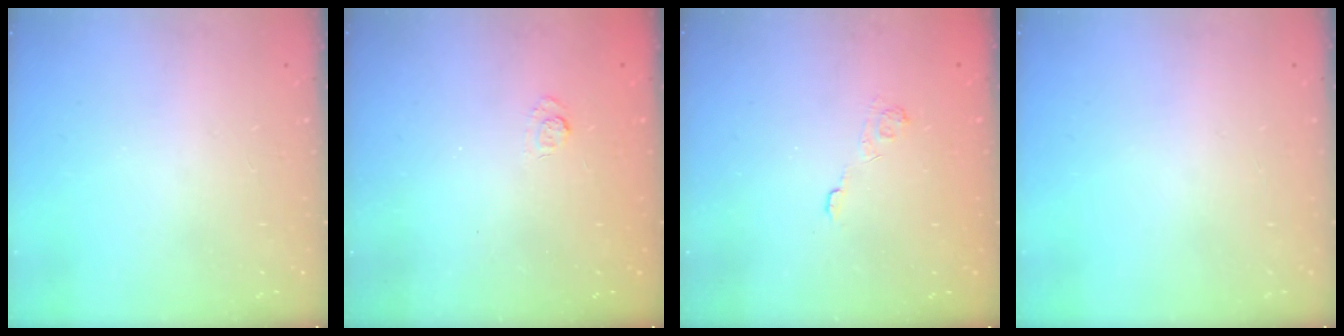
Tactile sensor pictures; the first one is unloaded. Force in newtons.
{"total": 2.6, "press": 2.2, "slide": 1.4}
{"total": 2.8, "press": 2.3, "slide": 1.5}
{"total": 0.0}